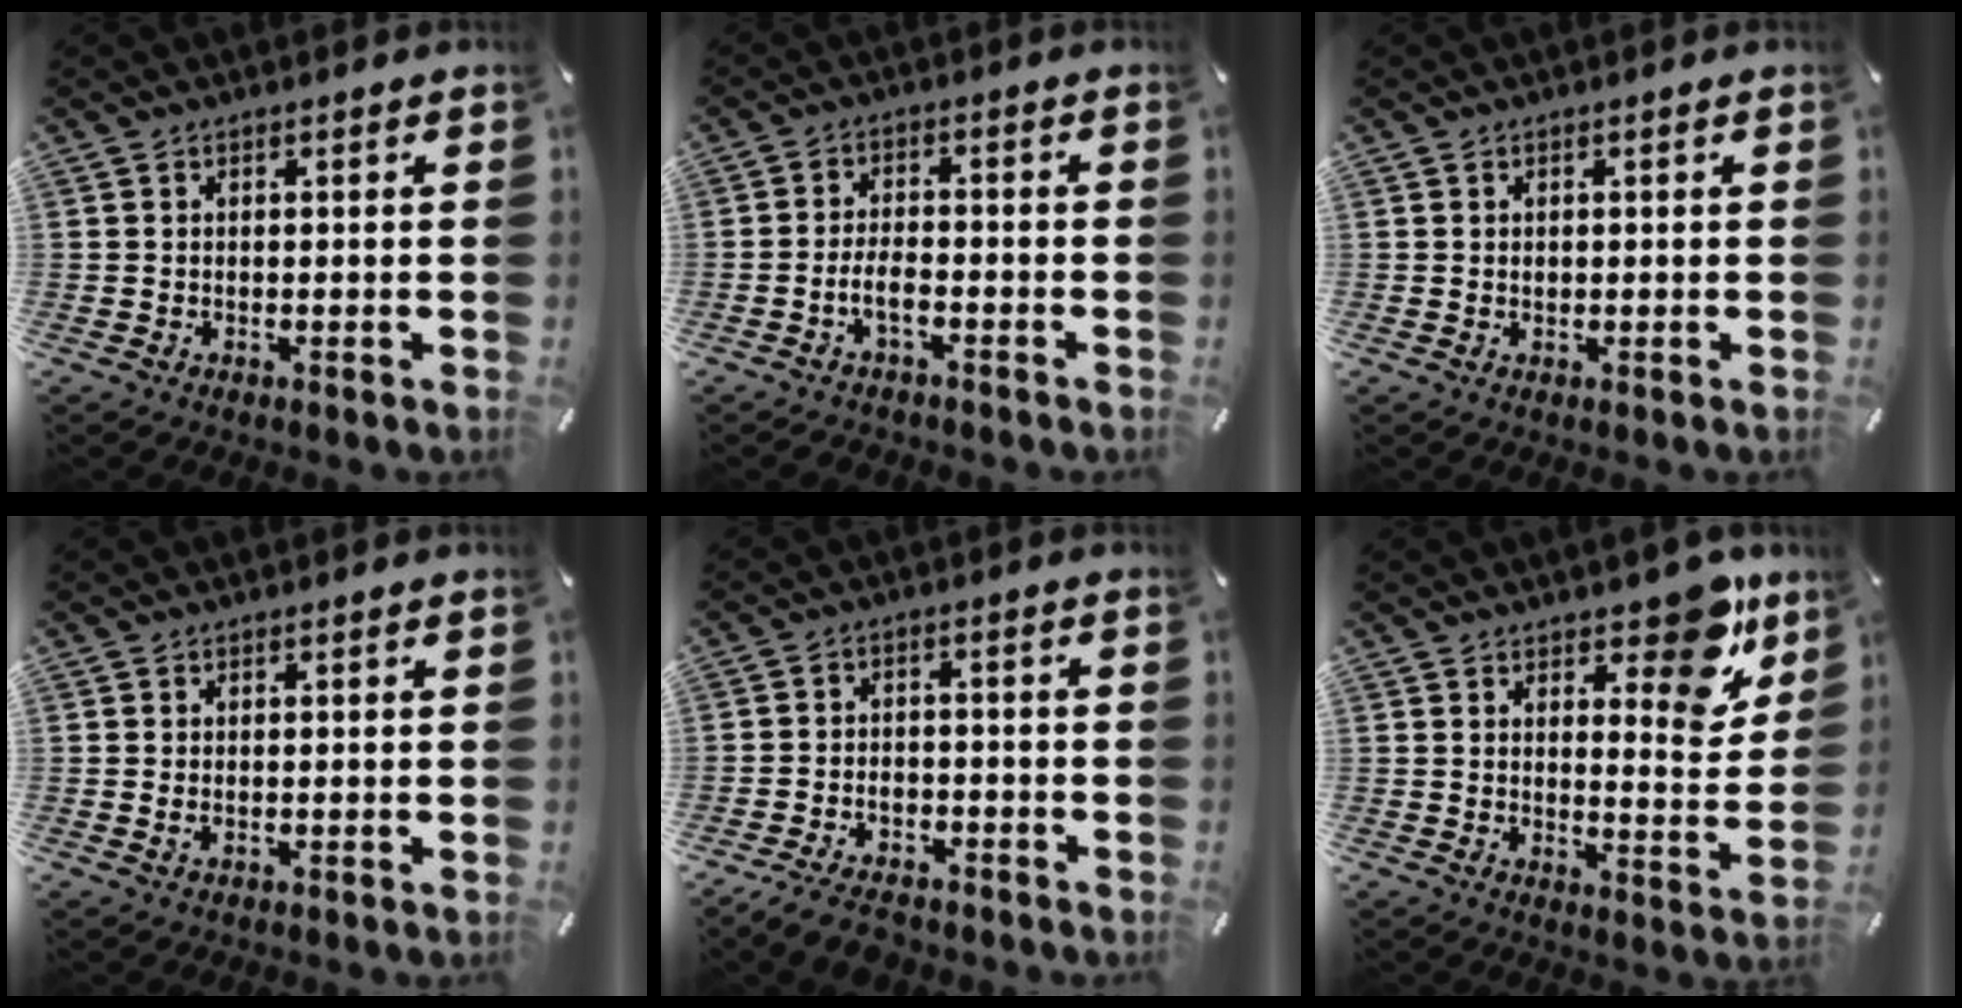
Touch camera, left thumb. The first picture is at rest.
{"total": 4.6, "force": [-2.5, 2.0, 3.4], "torque": [-0.068, 0.012, -0.048]}
{"total": 0.5, "force": [0.1, 0.5, 0.3], "torque": [-0.005, 0.002, 0.001]}
{"total": 1.0, "force": [0.1, 0.4, 0.9], "torque": [-0.010, -0.002, 0.000]}
{"total": 5.9, "force": [-4.7, 2.7, 2.4], "torque": [-0.044, 0.022, -0.088]}
{"total": 11.7, "force": [8.3, 5.2, 6.3], "torque": [-0.052, -0.075, 0.140]}